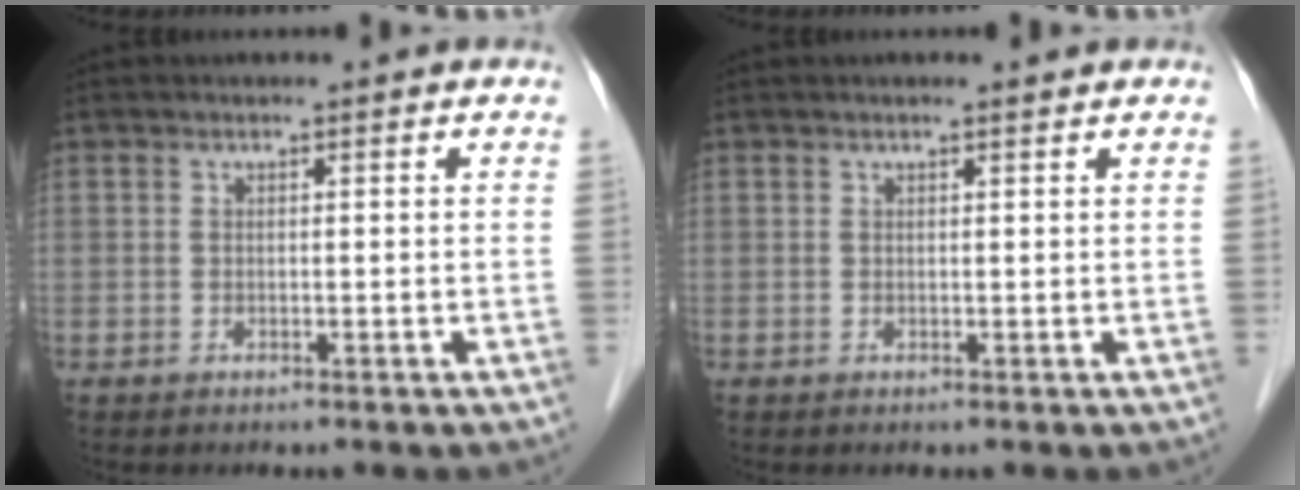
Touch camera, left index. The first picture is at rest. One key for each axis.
{"total": 1.1, "fx": 0.9, "fy": 0.1, "fz": 0.6, "tx": -0.012, "ty": 0.008, "tz": 0.016}